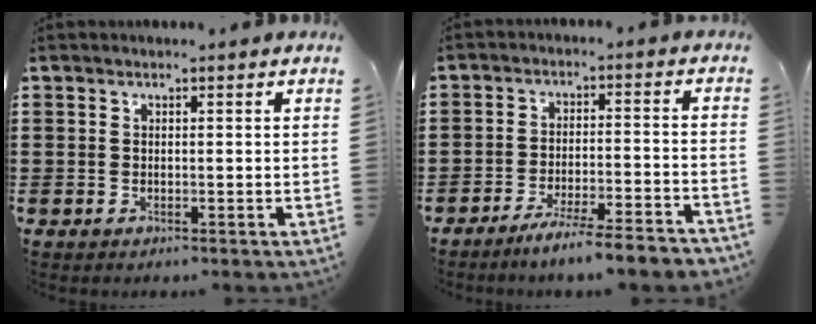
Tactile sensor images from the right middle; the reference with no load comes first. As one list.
[{"total": 5.7, "force": [-5.1, -0.7, 2.5], "torque": [-0.044, -0.017, -0.094]}]